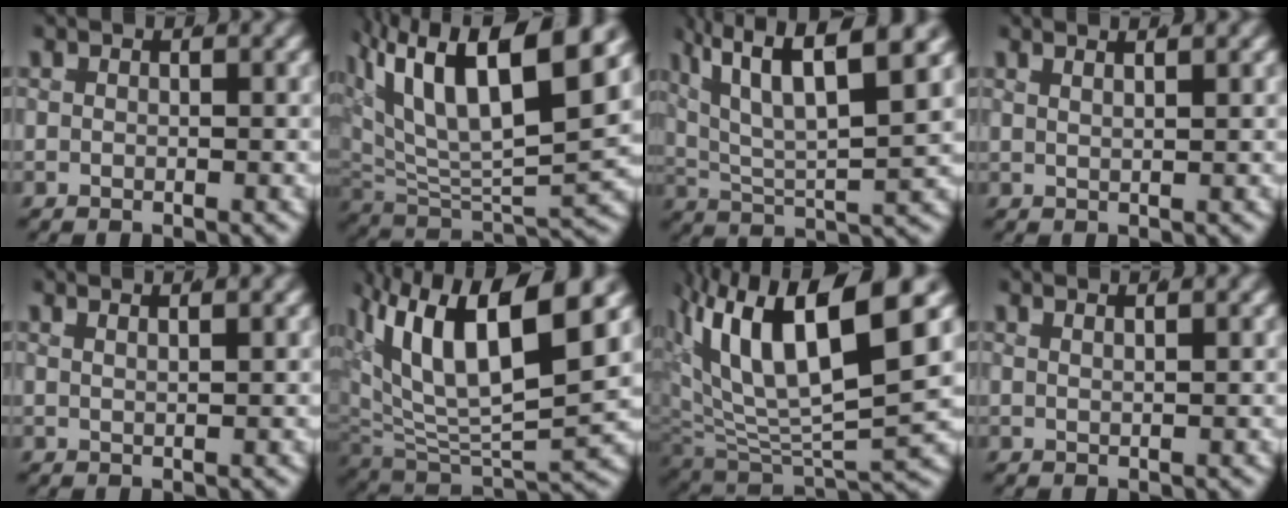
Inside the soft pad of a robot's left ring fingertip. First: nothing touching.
{"total": 11.8, "force": [2.4, 6.2, 9.8], "torque": [-0.180, -0.005, 0.036]}
{"total": 8.0, "force": [3.1, 4.2, 6.0], "torque": [-0.121, -0.008, 0.049]}
{"total": 2.6, "force": [2.0, 0.9, 1.5], "torque": [-0.014, 0.013, 0.026]}
{"total": 2.3, "force": [1.7, 0.7, 1.3], "torque": [-0.010, 0.011, 0.024]}
{"total": 12.0, "force": [2.0, 6.6, 9.8], "torque": [-0.183, -0.014, 0.032]}
{"total": 13.3, "force": [2.5, 7.0, 11.0], "torque": [-0.205, -0.004, 0.040]}
{"total": 1.8, "force": [1.5, 0.5, 1.0], "torque": [-0.007, 0.010, 0.019]}